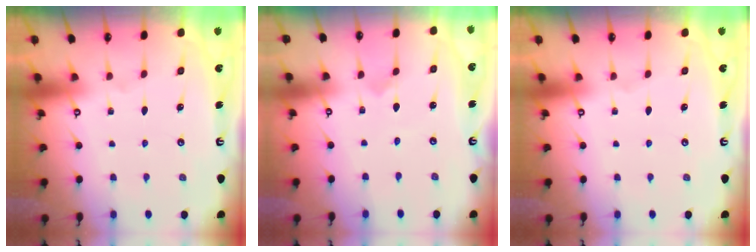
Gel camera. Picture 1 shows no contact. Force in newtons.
{"total": 0.0}
{"total": 0.0}